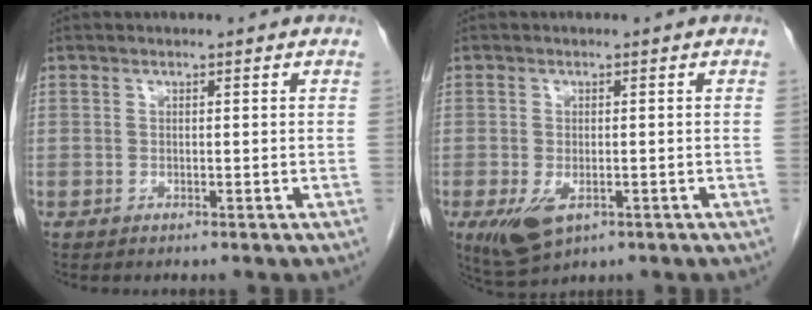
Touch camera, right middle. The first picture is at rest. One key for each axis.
{"total": 5.3, "fx": -2.1, "fy": 2.6, "fz": 4.2, "tx": -0.084, "ty": -0.014, "tz": -0.026}